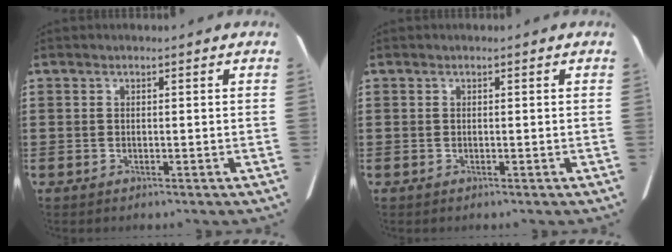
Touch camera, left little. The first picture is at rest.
{"total": 0.0}